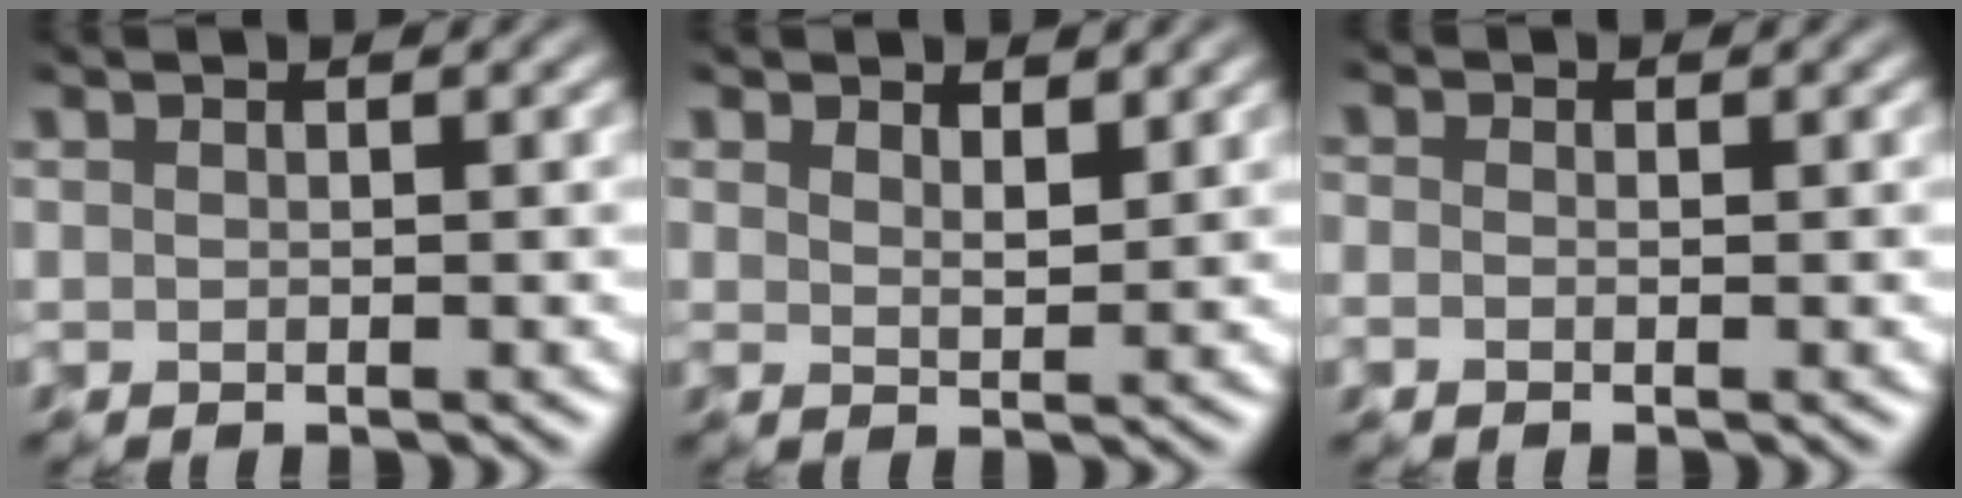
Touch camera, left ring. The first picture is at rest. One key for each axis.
{"total": 1.0, "fx": 1.0, "fy": 0.1, "fz": 0.2, "tx": -0.010, "ty": 0.000, "tz": 0.028}
{"total": 1.1, "fx": -1.0, "fy": -0.3, "fz": -0.5, "tx": 0.002, "ty": 0.002, "tz": -0.011}